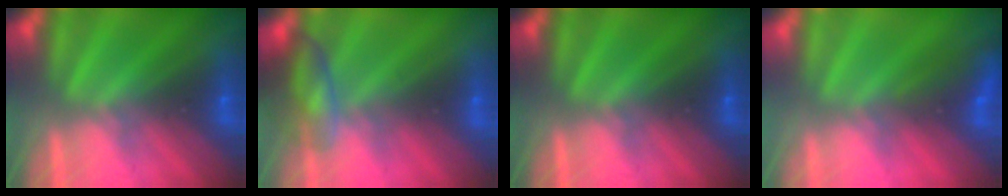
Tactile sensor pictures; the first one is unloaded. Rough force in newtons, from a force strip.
{"total": 2.8}
{"total": 0.0}
{"total": 3.8}